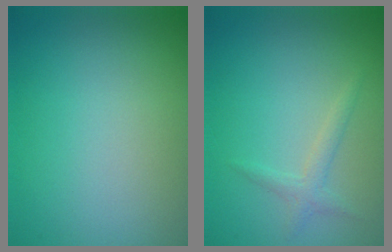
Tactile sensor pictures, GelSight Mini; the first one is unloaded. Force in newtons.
{"total": 1.3, "press": 1.3, "slide": 0.0}